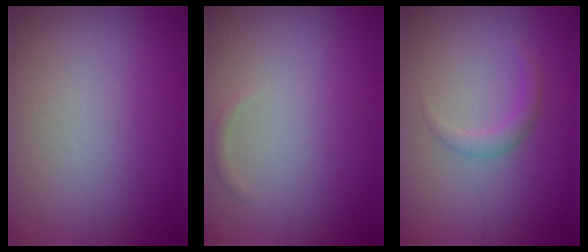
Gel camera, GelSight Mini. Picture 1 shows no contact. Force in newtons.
{"total": 0.6, "press": 0.6, "slide": 0.0}
{"total": 1.5, "press": 1.5, "slide": 0.1}